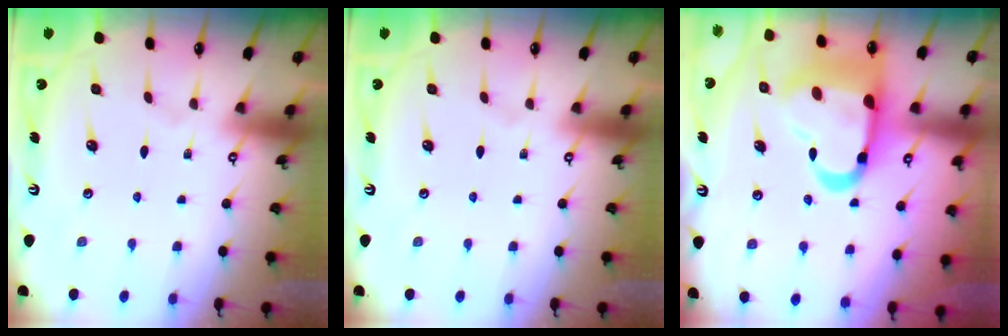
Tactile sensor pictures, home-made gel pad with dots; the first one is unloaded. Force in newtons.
{"total": 0.0}
{"total": 19.6, "press": 19.4, "slide": 2.4}